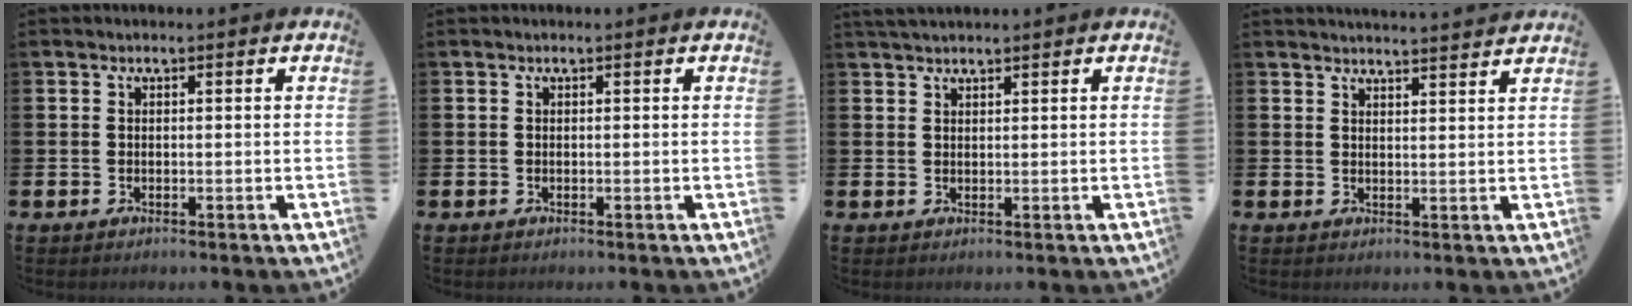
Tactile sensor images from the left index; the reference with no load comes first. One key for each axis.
{"total": 0.0}
{"total": 1.8, "fx": 1.7, "fy": 0.3, "fz": 0.4, "tx": -0.005, "ty": 0.001, "tz": 0.031}
{"total": 3.1, "fx": 3.1, "fy": -0.3, "fz": 0.0, "tx": 0.008, "ty": -0.026, "tz": 0.054}